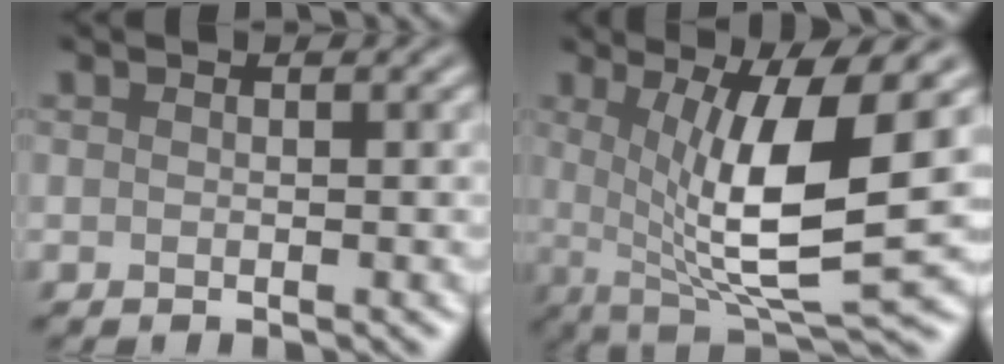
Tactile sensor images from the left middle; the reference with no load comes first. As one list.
[{"total": 9.9, "force": [1.0, 2.6, 9.6], "torque": [-0.154, -0.013, 0.020]}]